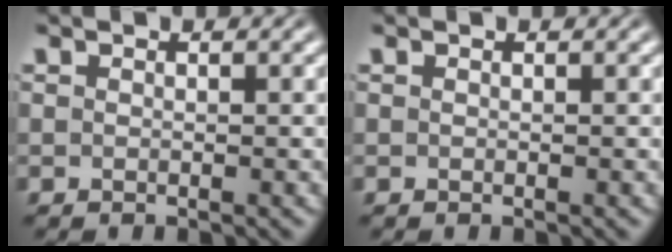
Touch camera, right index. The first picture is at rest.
{"total": 0.0}